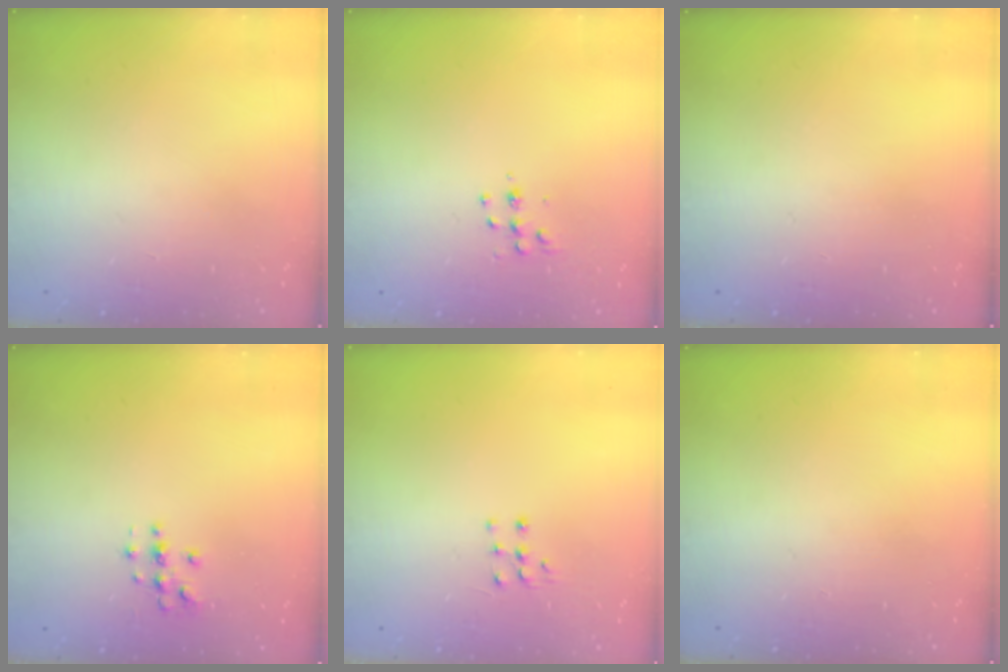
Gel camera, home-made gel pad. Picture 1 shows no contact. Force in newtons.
{"total": 5.5, "press": 5.5, "slide": 0.4}
{"total": 0.0}
{"total": 3.4, "press": 3.4, "slide": 0.4}
{"total": 3.3, "press": 3.3, "slide": 0.5}
{"total": 0.0}